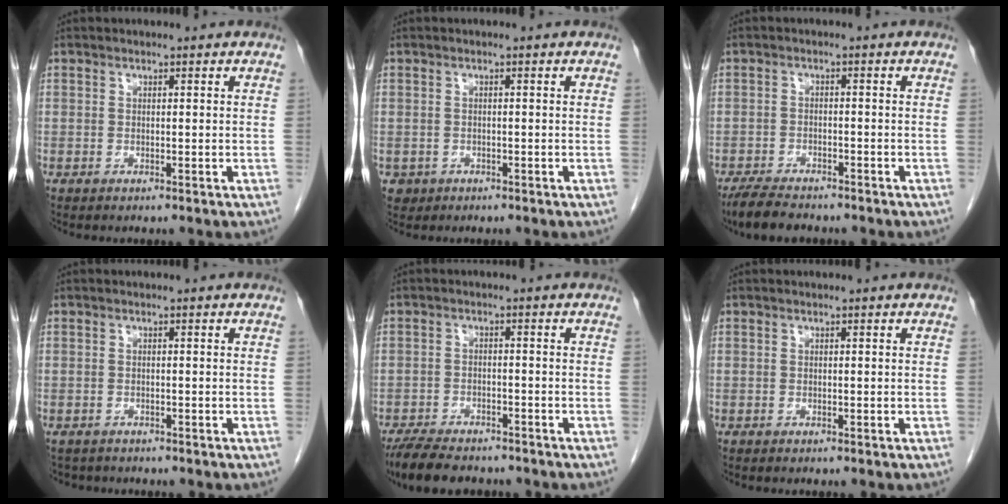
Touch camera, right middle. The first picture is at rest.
{"total": 1.6, "force": [-0.7, 1.4, 0.1], "torque": [-0.004, 0.005, -0.006]}
{"total": 5.8, "force": [-5.0, 1.6, 2.4], "torque": [-0.046, -0.013, -0.085]}
{"total": 2.7, "force": [-2.4, 1.2, 0.2], "torque": [-0.009, -0.002, -0.034]}
{"total": 9.5, "force": [-8.0, 2.9, 4.1], "torque": [-0.068, -0.013, -0.125]}
{"total": 0.0}